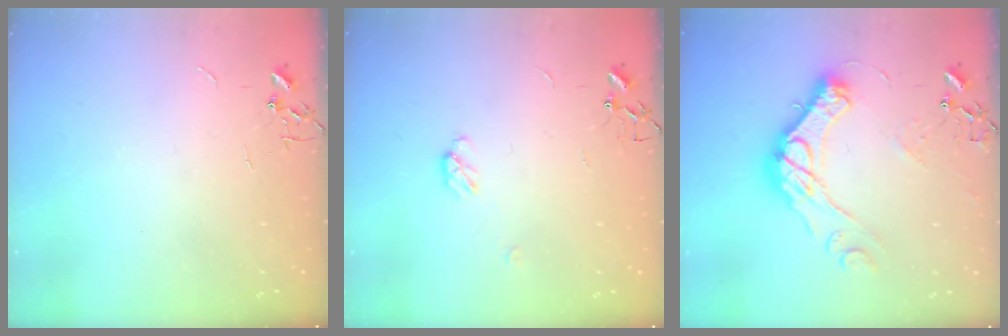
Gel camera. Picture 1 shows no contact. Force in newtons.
{"total": 3.9, "press": 3.9, "slide": 0.5}
{"total": 18.7, "press": 18.6, "slide": 1.4}